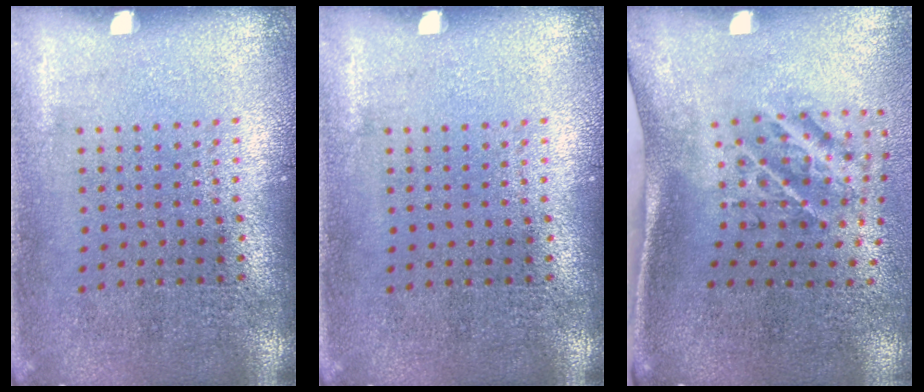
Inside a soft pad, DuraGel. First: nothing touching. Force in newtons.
{"total": 0.0}
{"total": 2.4, "press": 1.4, "slide": 2.0}